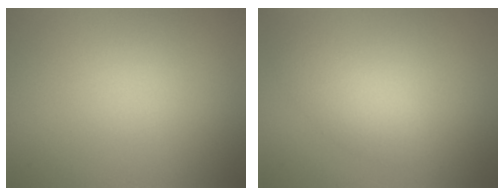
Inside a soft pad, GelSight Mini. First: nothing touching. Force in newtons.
{"total": 2.6, "press": 2.6, "slide": 0.2}